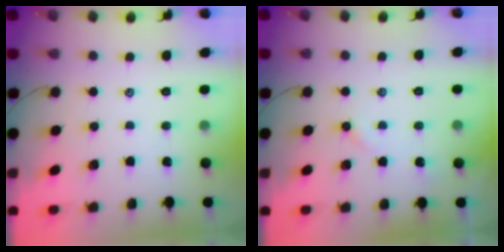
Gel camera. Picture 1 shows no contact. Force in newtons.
{"total": 3.3, "press": 3.3, "slide": 0.3}